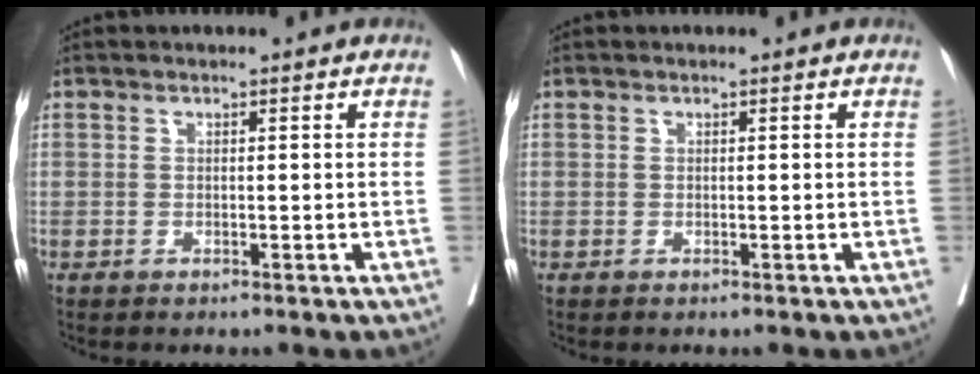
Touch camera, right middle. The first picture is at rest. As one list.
[{"total": 0.0}]